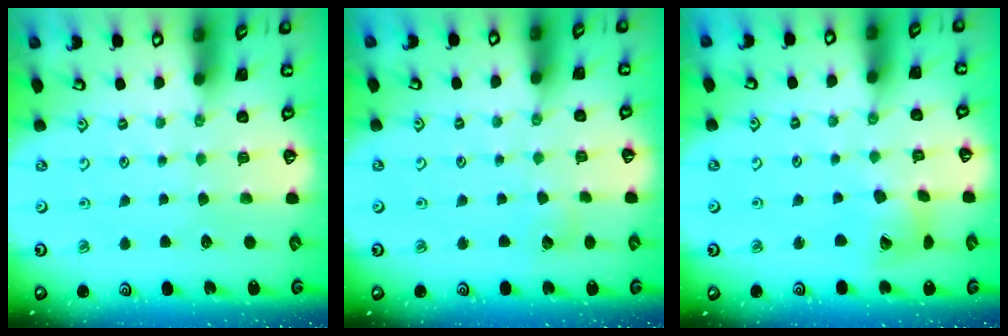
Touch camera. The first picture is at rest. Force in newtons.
{"total": 3.0, "press": 3.0, "slide": 0.3}
{"total": 10.8, "press": 10.7, "slide": 1.5}